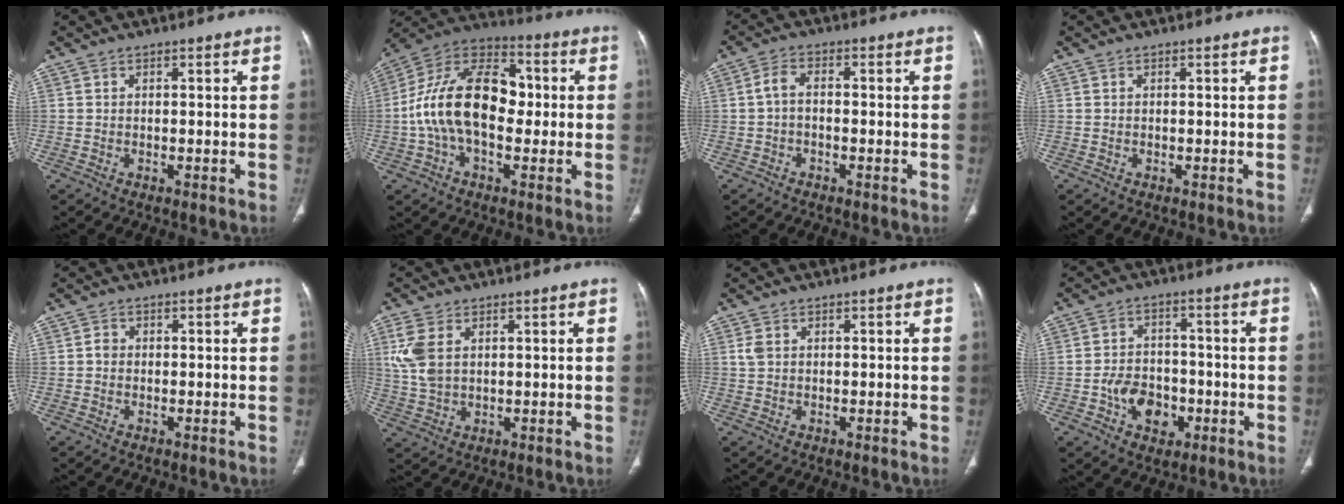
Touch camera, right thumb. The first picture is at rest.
{"total": 18.7, "force": [-0.6, 11.5, 14.8], "torque": [-0.256, 0.043, -0.016]}
{"total": 3.3, "force": [-0.5, 2.0, 2.6], "torque": [-0.048, 0.015, -0.016]}
{"total": 0.0}
{"total": 1.2, "force": [-0.2, 1.1, 0.6], "torque": [-0.005, 0.003, -0.006]}
{"total": 7.1, "force": [2.2, 4.4, 5.2], "torque": [-0.121, -0.001, 0.050]}
{"total": 1.6, "force": [0.5, 1.1, 1.1], "torque": [-0.029, 0.005, 0.014]}
{"total": 8.7, "force": [-2.9, 6.4, 5.2], "torque": [-0.057, 0.021, -0.046]}